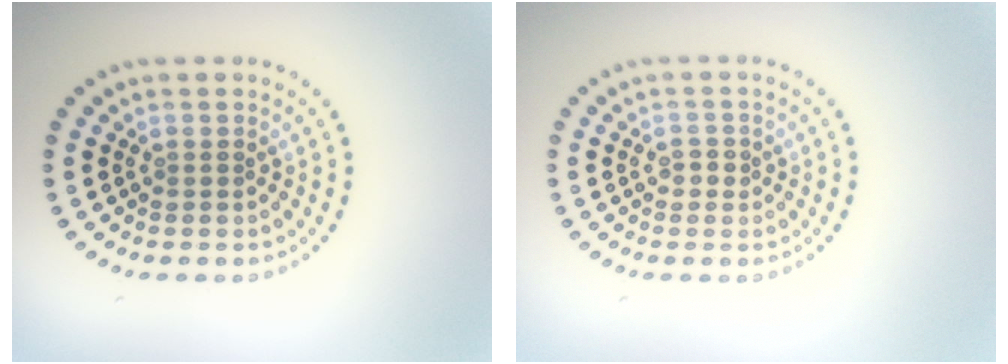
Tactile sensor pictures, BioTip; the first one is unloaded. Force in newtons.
{"total": 1.1, "press": 1.1, "slide": 0.2}